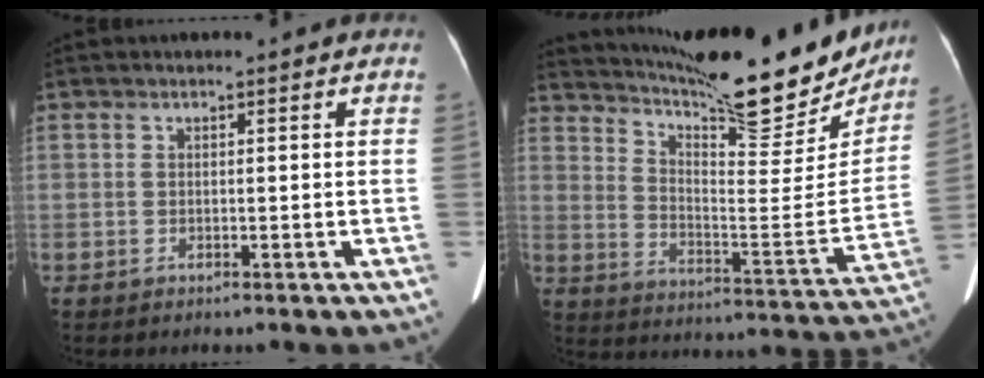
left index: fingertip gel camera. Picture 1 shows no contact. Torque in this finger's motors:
{"motor_torque": [0.85, -1.29, 0.11, 0.02]}